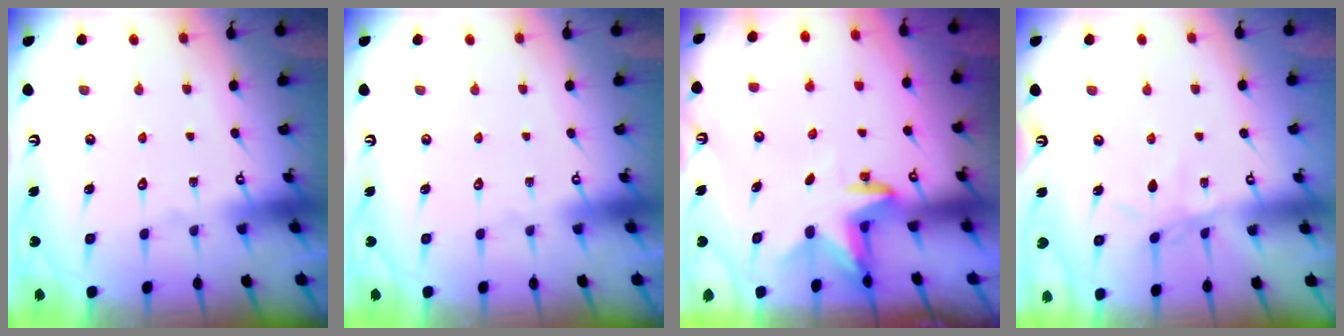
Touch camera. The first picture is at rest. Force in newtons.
{"total": 0.0}
{"total": 3.1, "press": 3.0, "slide": 0.7}
{"total": 2.8, "press": 2.8, "slide": 0.2}